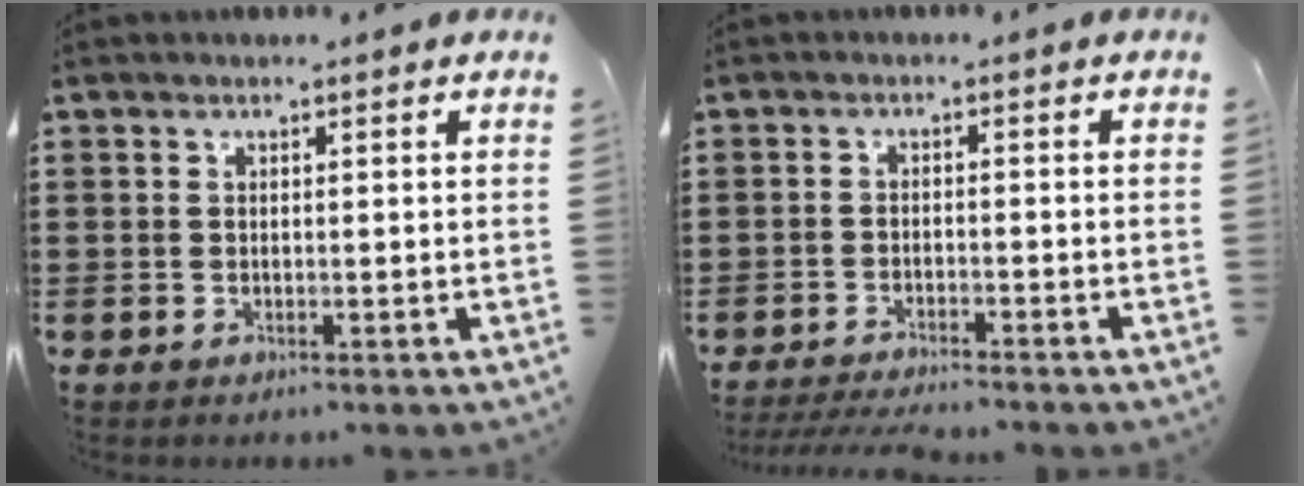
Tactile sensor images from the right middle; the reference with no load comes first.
{"total": 3.3, "force": [-3.2, 0.1, 0.6], "torque": [-0.018, -0.004, -0.068]}